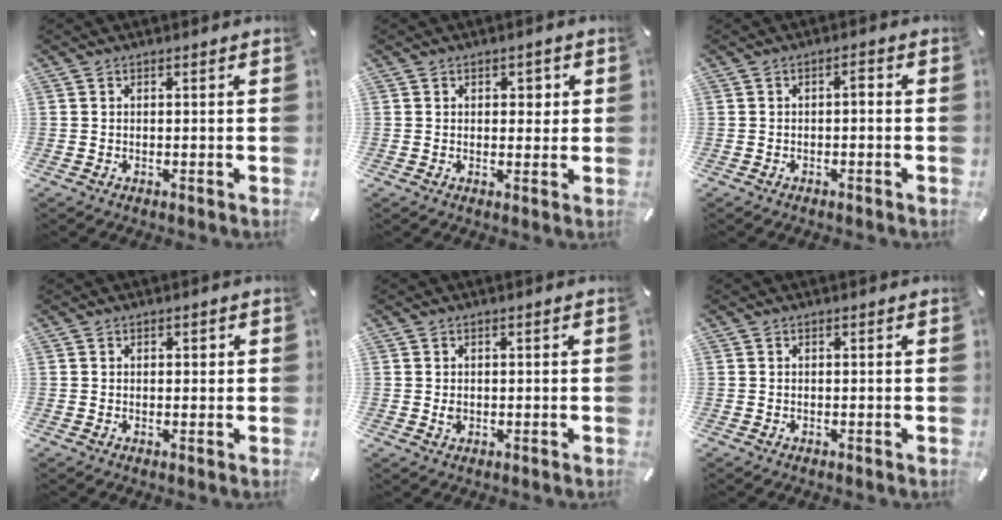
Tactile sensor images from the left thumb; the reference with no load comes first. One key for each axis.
{"total": 2.5, "fx": 0.7, "fy": 1.9, "fz": 1.5, "tx": -0.007, "ty": -0.003, "tz": 0.003}
{"total": 2.1, "fx": -0.6, "fy": 1.0, "fz": 1.8, "tx": -0.038, "ty": 0.012, "tz": -0.015}
{"total": 0.9, "fx": 0.2, "fy": 0.8, "fz": 0.5, "tx": -0.002, "ty": 0.002, "tz": 0.001}
{"total": 1.4, "fx": 0.0, "fy": 1.2, "fz": 0.7, "tx": -0.007, "ty": 0.001, "tz": -0.002}
{"total": 0.0}